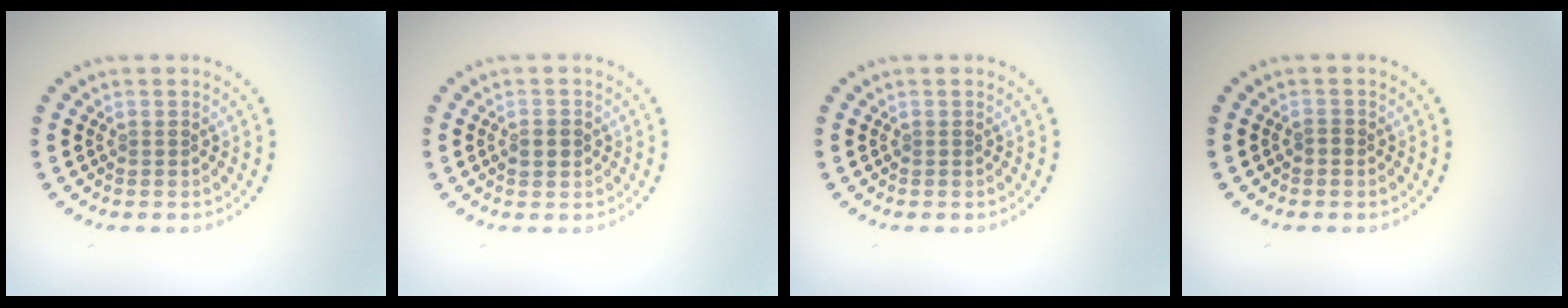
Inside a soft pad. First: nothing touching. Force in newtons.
{"total": 2.0, "press": 2.0, "slide": 0.1}
{"total": 0.0}
{"total": 0.7, "press": 0.7, "slide": 0.3}